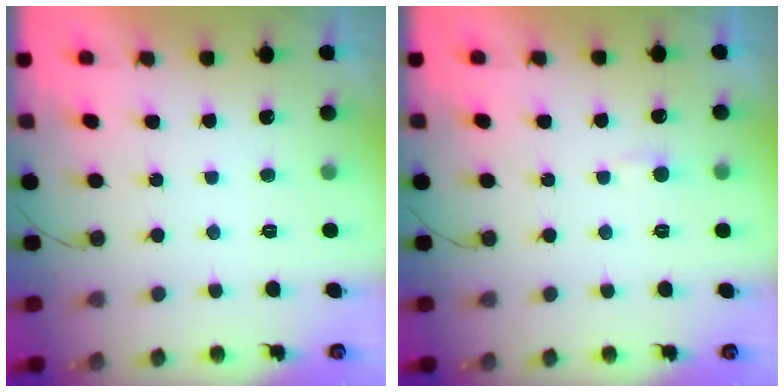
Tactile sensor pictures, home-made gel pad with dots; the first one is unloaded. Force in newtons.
{"total": 2.7, "press": 2.7, "slide": 0.4}